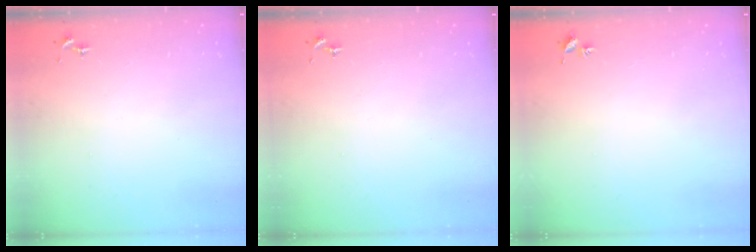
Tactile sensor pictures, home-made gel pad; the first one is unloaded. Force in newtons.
{"total": 0.0}
{"total": 1.8, "press": 1.8, "slide": 0.2}